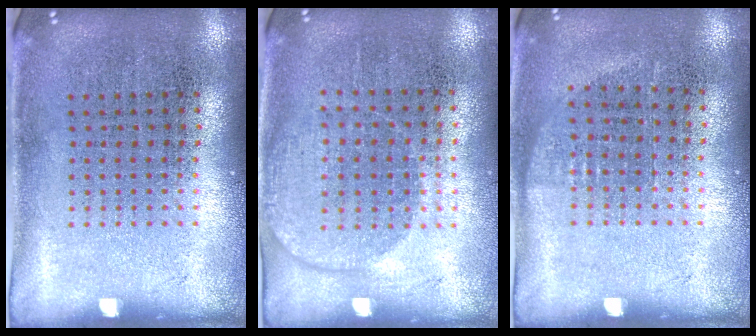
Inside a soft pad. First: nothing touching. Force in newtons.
{"total": 1.4, "press": 1.2, "slide": 0.6}
{"total": 0.6, "press": 0.6, "slide": 0.3}